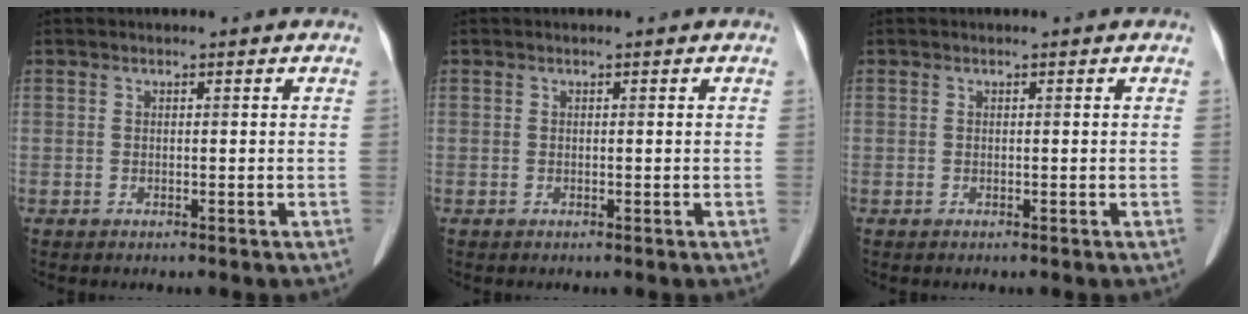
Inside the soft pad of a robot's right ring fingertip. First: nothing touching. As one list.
[{"total": 0.0}, {"total": 0.0}]